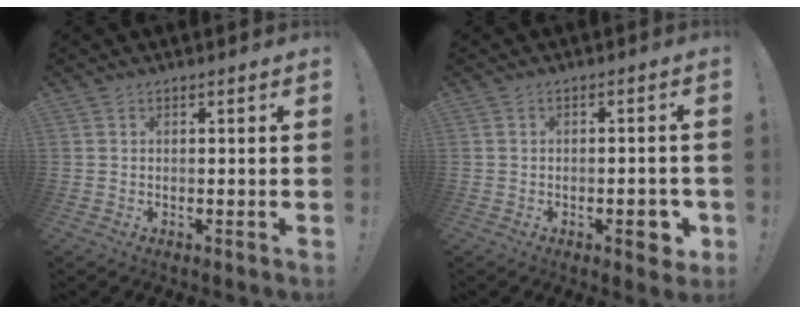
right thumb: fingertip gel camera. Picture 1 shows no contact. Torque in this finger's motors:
{"motor_torque": [0.58, 0.71, 0.54, -0.45, 0.00]}